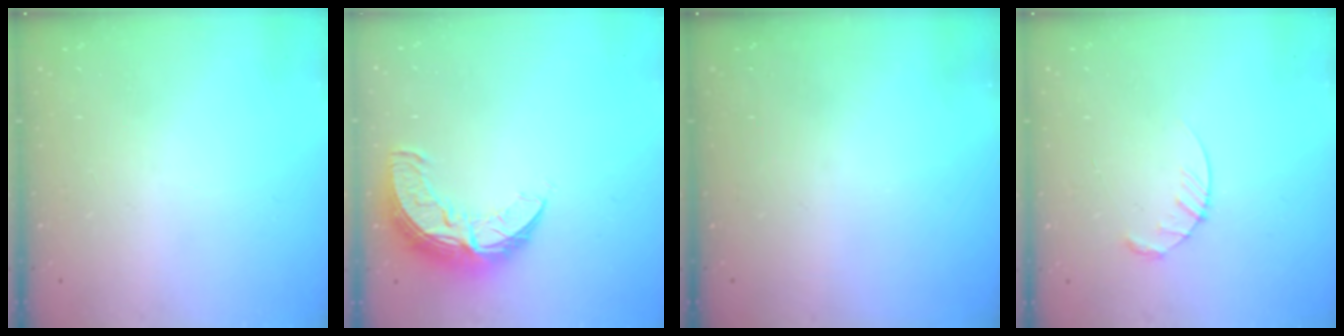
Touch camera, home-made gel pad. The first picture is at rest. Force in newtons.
{"total": 12.2, "press": 12.2, "slide": 1.1}
{"total": 0.0}
{"total": 4.5, "press": 4.5, "slide": 0.5}